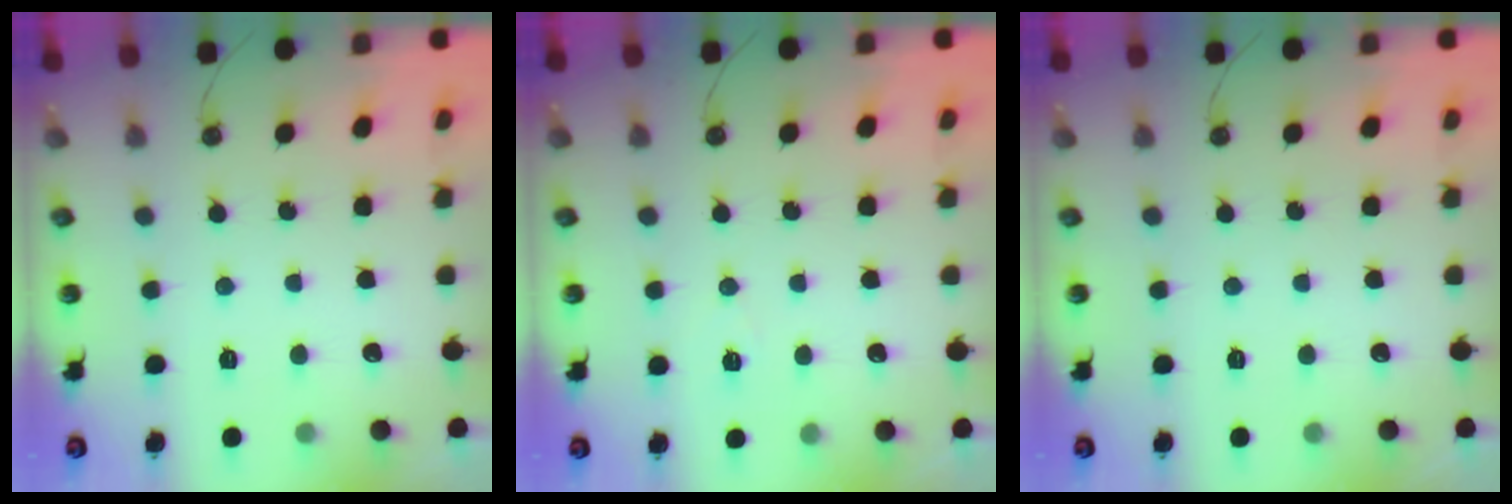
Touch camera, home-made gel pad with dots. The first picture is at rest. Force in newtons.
{"total": 7.0, "press": 5.4, "slide": 4.5}
{"total": 0.0}